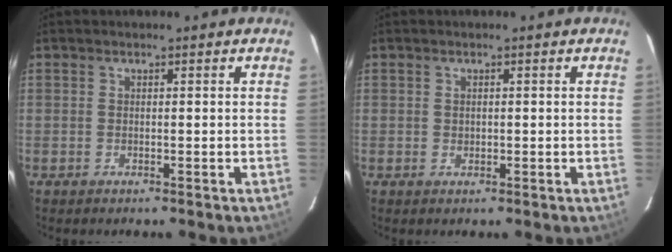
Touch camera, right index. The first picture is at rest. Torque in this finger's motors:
{"motor_torque": [-0.14, -0.02, -0.03, -0.01]}